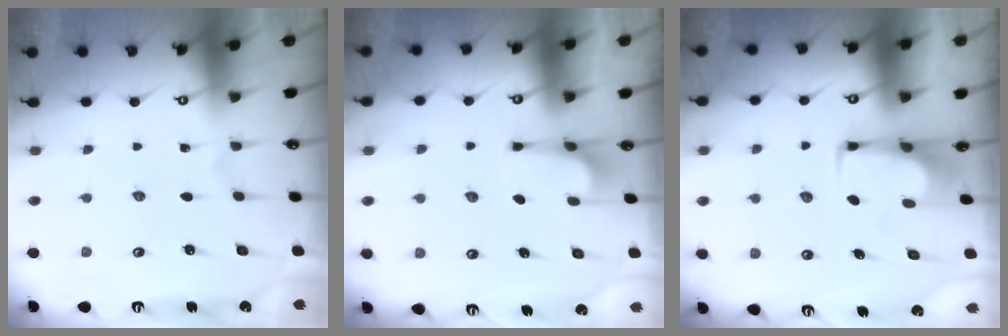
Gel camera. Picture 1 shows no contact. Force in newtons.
{"total": 2.7, "press": 2.6, "slide": 0.5}
{"total": 1.7, "press": 1.5, "slide": 0.7}